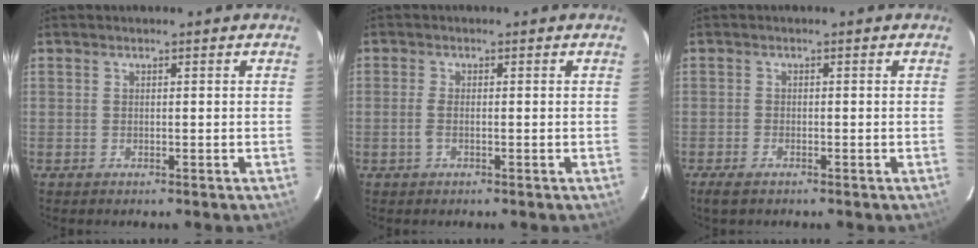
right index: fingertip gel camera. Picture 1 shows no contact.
{"total": 1.9, "force": [-0.6, 0.7, 1.6], "torque": [-0.038, 0.000, -0.012]}
{"total": 2.5, "force": [-1.8, 1.0, 1.3], "torque": [-0.036, -0.006, -0.038]}